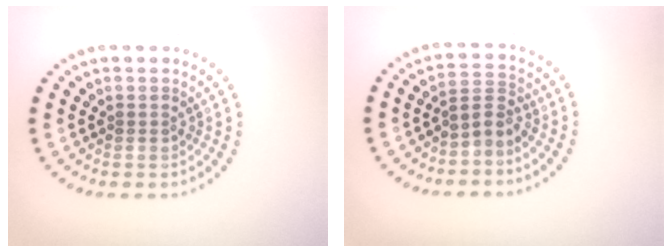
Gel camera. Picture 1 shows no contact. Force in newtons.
{"total": 2.3, "press": 1.5, "slide": 1.7}